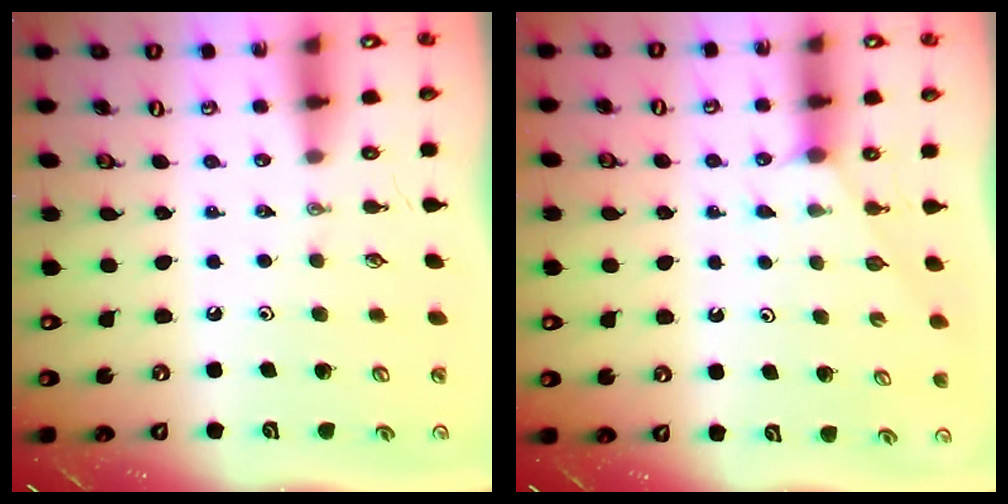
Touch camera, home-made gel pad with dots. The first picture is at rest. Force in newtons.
{"total": 2.4, "press": 2.4, "slide": 0.4}